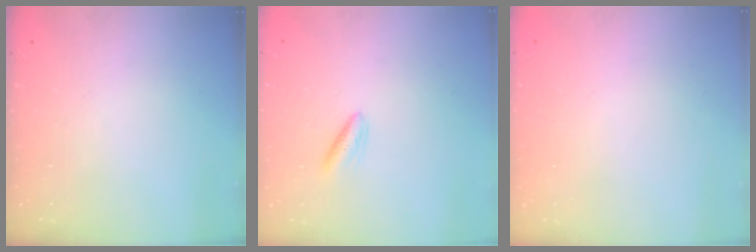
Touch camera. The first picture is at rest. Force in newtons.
{"total": 2.8, "press": 2.5, "slide": 1.3}
{"total": 2.0, "press": 2.0, "slide": 0.1}